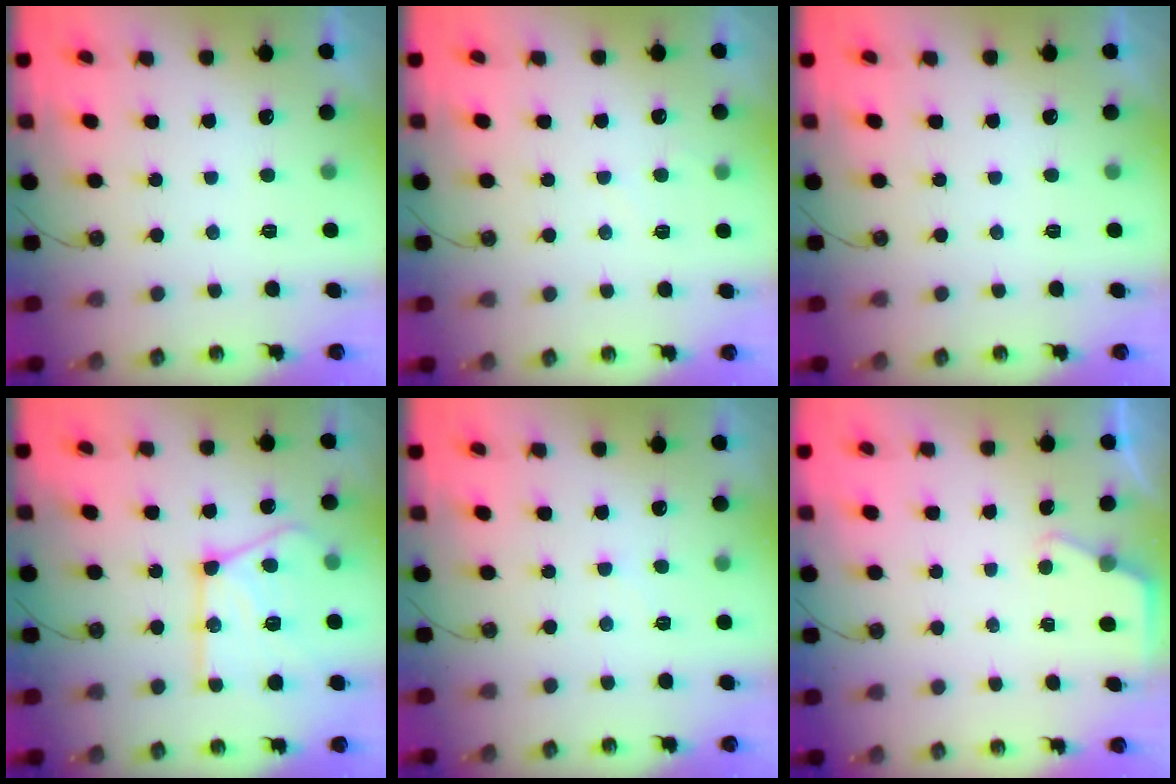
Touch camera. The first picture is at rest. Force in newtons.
{"total": 2.9, "press": 2.9, "slide": 0.3}
{"total": 0.0}
{"total": 18.4, "press": 18.4, "slide": 1.6}
{"total": 4.2, "press": 4.2, "slide": 0.7}
{"total": 2.7, "press": 2.7, "slide": 0.4}